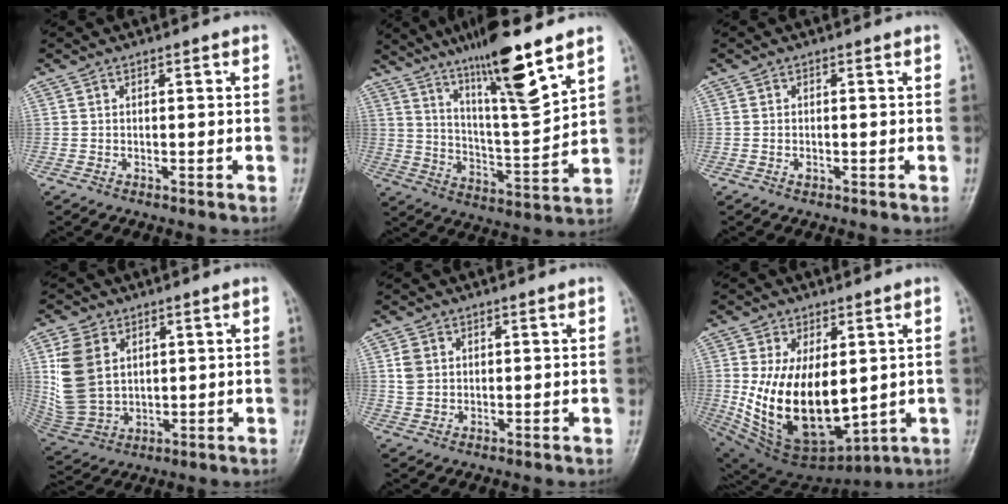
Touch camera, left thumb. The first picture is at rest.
{"total": 16.3, "force": [10.8, 1.9, 12.1], "torque": [-0.197, -0.063, 0.192]}
{"total": 0.7, "force": [-0.3, 0.4, 0.5], "torque": [-0.010, 0.005, -0.003]}
{"total": 11.8, "force": [3.3, 8.4, 7.7], "torque": [-0.144, -0.016, 0.078]}
{"total": 3.2, "force": [1.0, 2.5, 1.6], "torque": [-0.024, 0.001, 0.025]}
{"total": 19.7, "force": [0.3, 11.1, 16.3], "torque": [-0.275, -0.027, 0.041]}